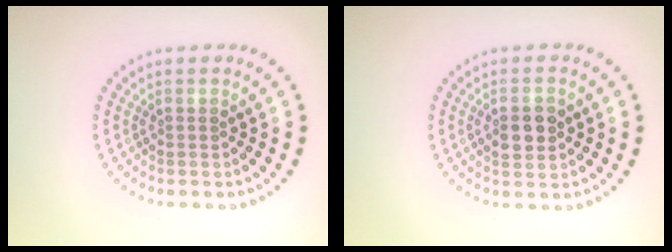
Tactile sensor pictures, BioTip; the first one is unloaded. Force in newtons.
{"total": 2.8, "press": 2.8, "slide": 0.1}